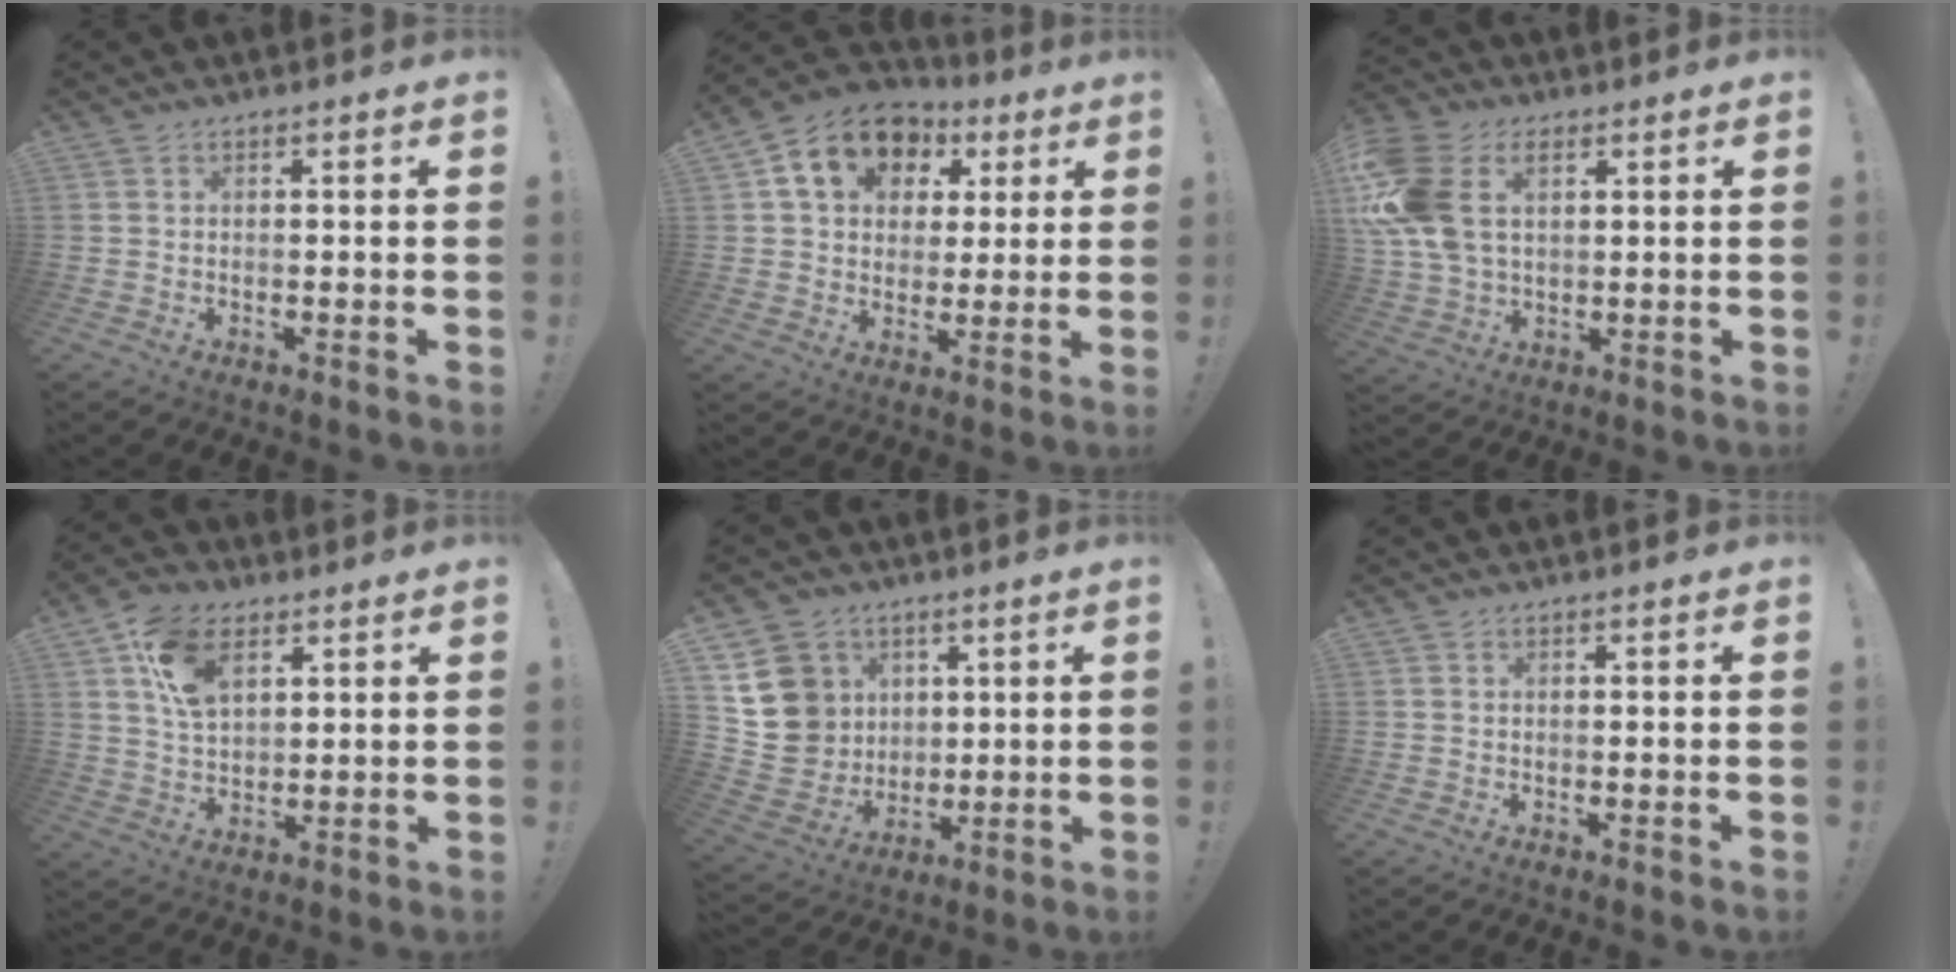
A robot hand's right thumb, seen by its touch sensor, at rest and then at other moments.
{"total": 15.1, "force": [6.2, 11.4, 7.7], "torque": [-0.121, -0.014, 0.118]}
{"total": 14.9, "force": [4.9, 9.8, 10.1], "torque": [-0.218, -0.014, 0.093]}
{"total": 12.2, "force": [5.6, 7.7, 7.7], "torque": [-0.139, -0.006, 0.107]}
{"total": 14.9, "force": [5.1, 13.3, 4.6], "torque": [-0.087, -0.022, 0.117]}
{"total": 0.0}